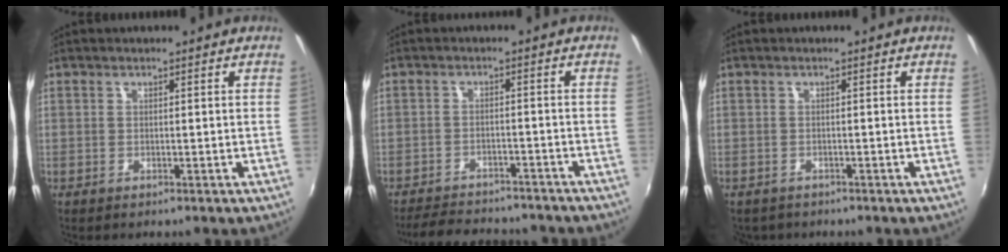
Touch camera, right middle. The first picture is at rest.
{"total": 14.2, "force": [-12.4, 4.1, 5.5], "torque": [-0.119, -0.011, -0.166]}
{"total": 2.7, "force": [-2.1, 1.6, 0.6], "torque": [-0.017, -0.011, -0.031]}